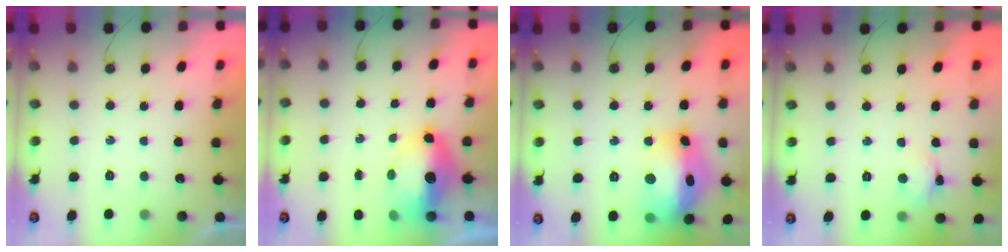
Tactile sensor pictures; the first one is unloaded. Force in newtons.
{"total": 8.0, "press": 8.0, "slide": 0.9}
{"total": 19.3, "press": 19.2, "slide": 1.9}
{"total": 2.9, "press": 2.9, "slide": 0.2}